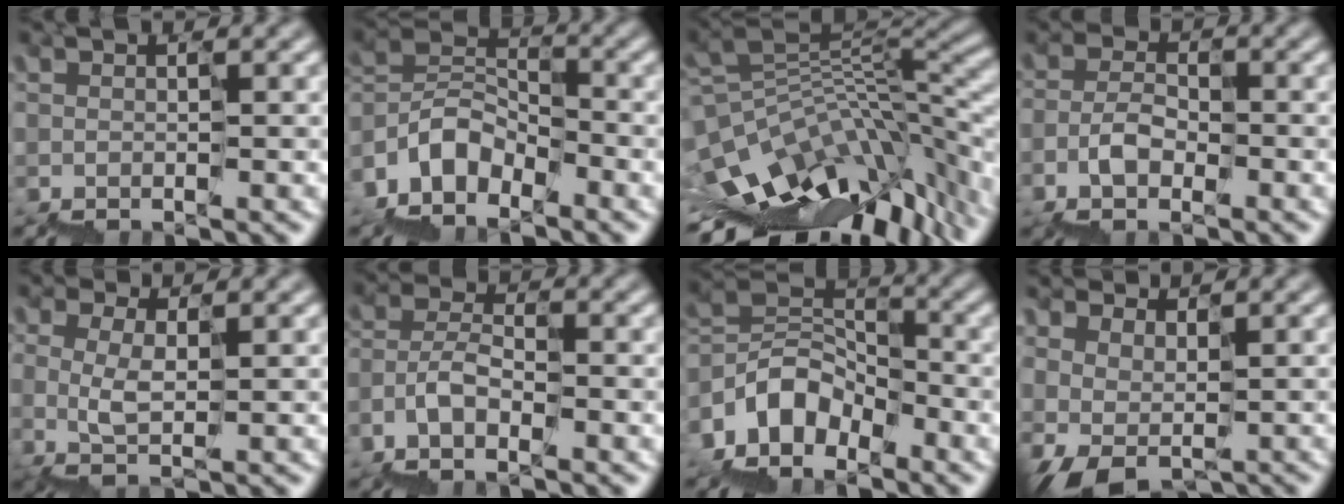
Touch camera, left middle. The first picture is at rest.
{"total": 5.4, "force": [-4.0, 3.1, 1.9], "torque": [-0.034, 0.017, -0.075]}
{"total": 10.8, "force": [-3.5, 5.7, 8.5], "torque": [-0.156, 0.012, -0.032]}
{"total": 2.2, "force": [-1.5, 1.4, 0.9], "torque": [-0.019, 0.014, -0.026]}
{"total": 1.4, "force": [1.0, 0.5, 1.0], "torque": [-0.026, 0.004, 0.028]}
{"total": 3.7, "force": [-2.8, 1.7, 1.6], "torque": [-0.035, 0.015, -0.050]}
{"total": 6.0, "force": [-4.1, 3.7, 2.3], "torque": [-0.039, 0.020, -0.077]}
{"total": 2.2, "force": [0.4, 1.3, 1.7], "torque": [-0.037, 0.007, 0.025]}